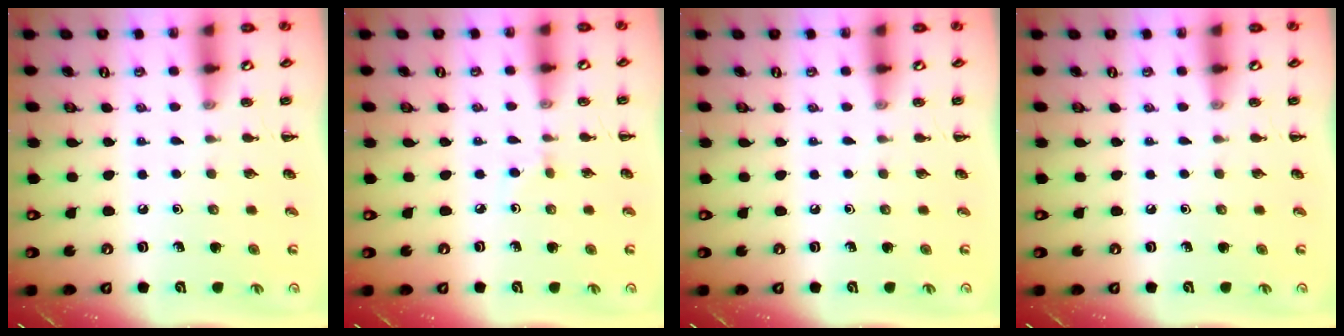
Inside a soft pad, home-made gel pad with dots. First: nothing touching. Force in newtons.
{"total": 2.0, "press": 1.7, "slide": 1.0}
{"total": 0.0}
{"total": 0.0}